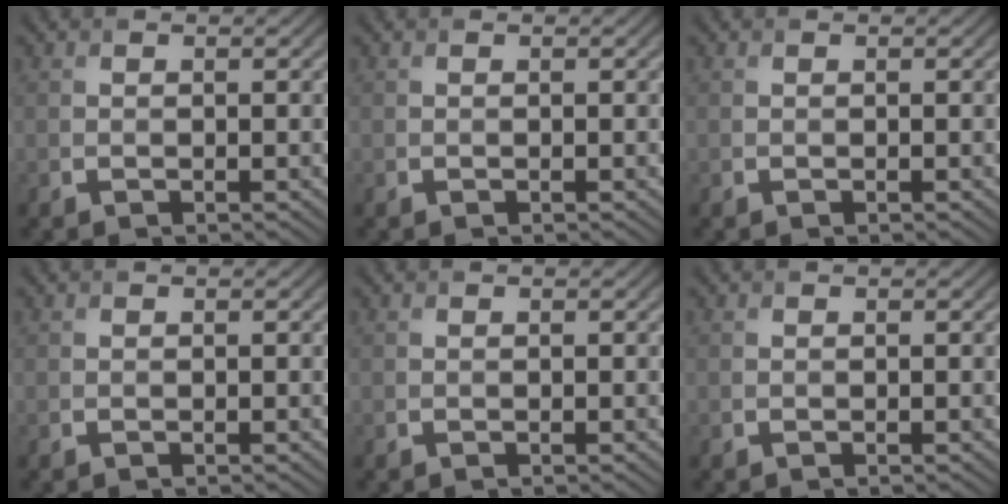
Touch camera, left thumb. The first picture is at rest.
{"total": 0.0}
{"total": 0.0}
{"total": 0.0}
{"total": 0.0}
{"total": 0.0}